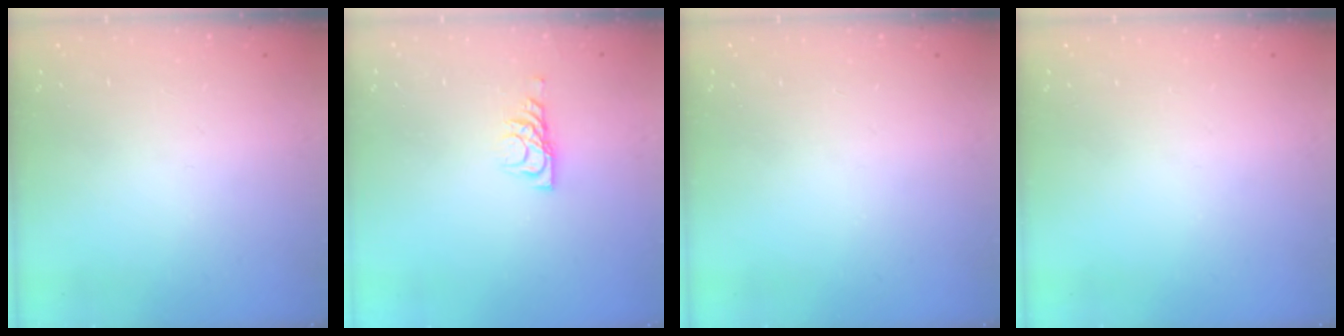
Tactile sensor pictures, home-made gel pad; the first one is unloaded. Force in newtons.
{"total": 6.2, "press": 6.2, "slide": 0.7}
{"total": 0.0}
{"total": 0.0}